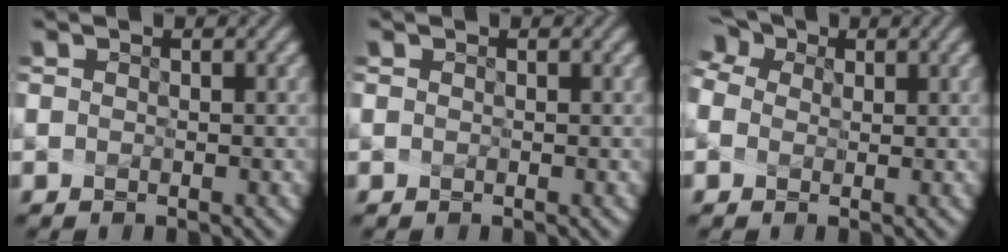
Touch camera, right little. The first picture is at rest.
{"total": 0.0}
{"total": 4.3, "force": [0.6, 3.2, 2.8], "torque": [-0.072, 0.024, 0.002]}